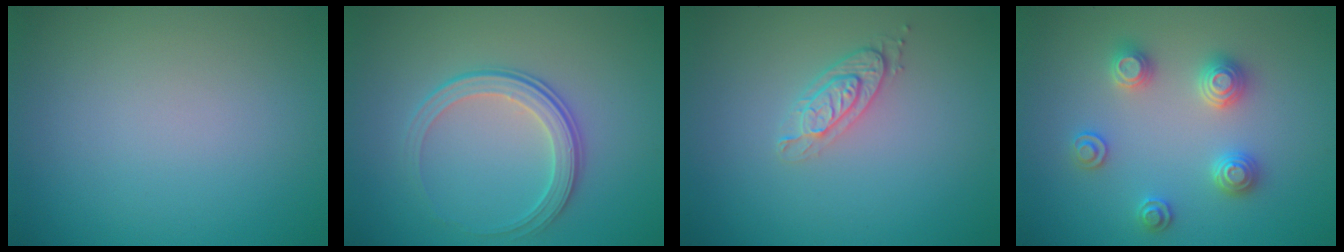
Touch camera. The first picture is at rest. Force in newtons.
{"total": 2.8, "press": 2.2, "slide": 1.8}
{"total": 2.1, "press": 1.9, "slide": 0.8}
{"total": 2.9, "press": 2.8, "slide": 0.3}